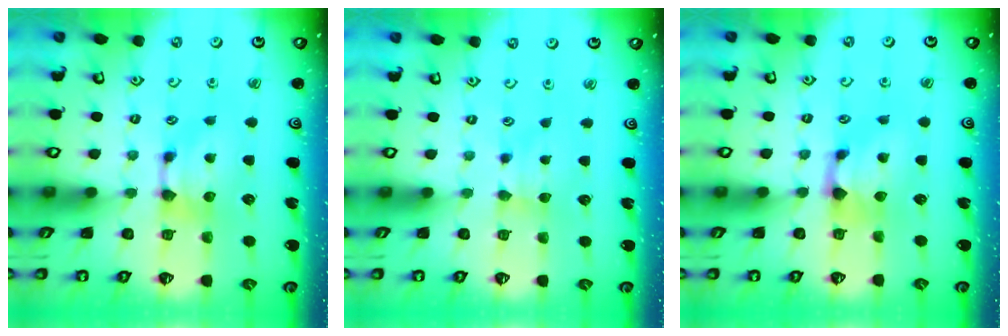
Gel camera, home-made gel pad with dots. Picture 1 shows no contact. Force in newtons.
{"total": 2.1, "press": 2.0, "slide": 0.5}
{"total": 0.9, "press": 0.2, "slide": 0.9}